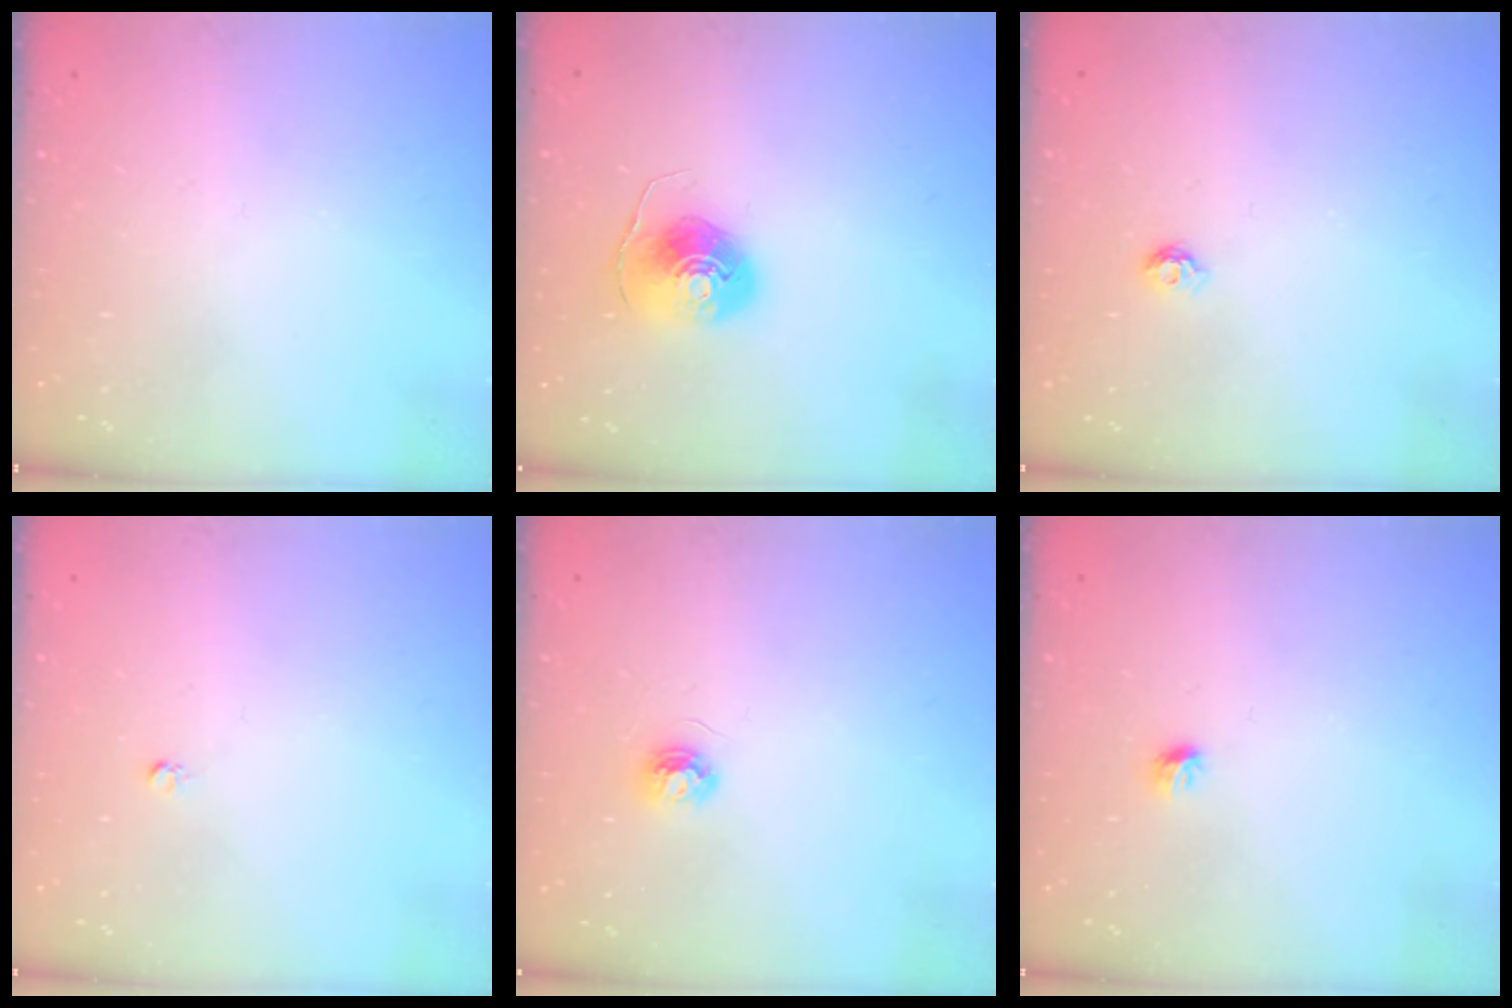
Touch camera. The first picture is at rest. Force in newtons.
{"total": 8.5, "press": 8.4, "slide": 0.3}
{"total": 3.9, "press": 3.9, "slide": 0.5}
{"total": 2.5, "press": 2.5, "slide": 0.2}
{"total": 3.8, "press": 3.8, "slide": 0.4}
{"total": 4.2, "press": 4.1, "slide": 1.0}